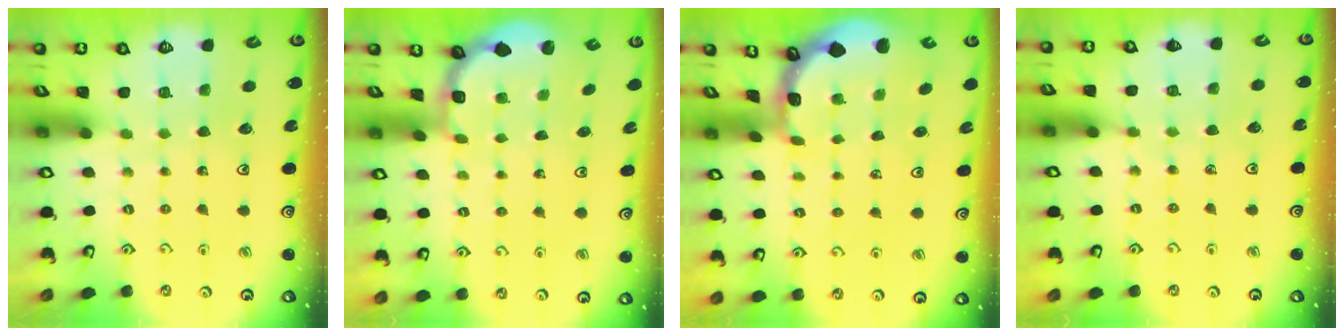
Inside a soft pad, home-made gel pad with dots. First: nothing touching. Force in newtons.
{"total": 2.0, "press": 1.8, "slide": 0.7}
{"total": 0.9, "press": 0.9, "slide": 0.2}
{"total": 5.0, "press": 4.9, "slide": 0.8}